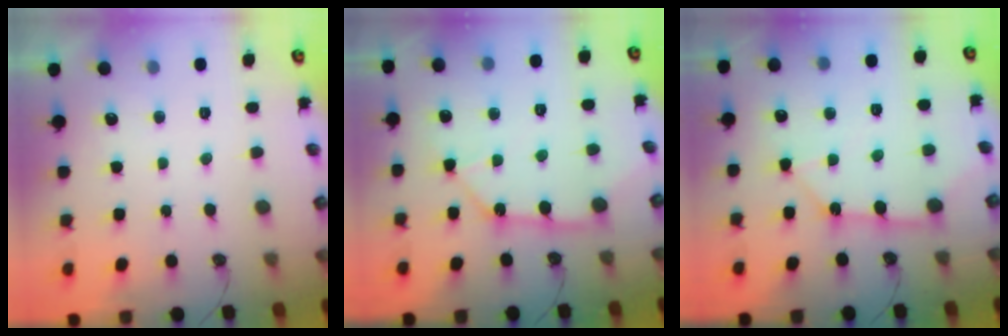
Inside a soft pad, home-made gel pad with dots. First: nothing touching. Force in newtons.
{"total": 11.4, "press": 11.3, "slide": 1.4}
{"total": 12.3, "press": 12.2, "slide": 1.6}